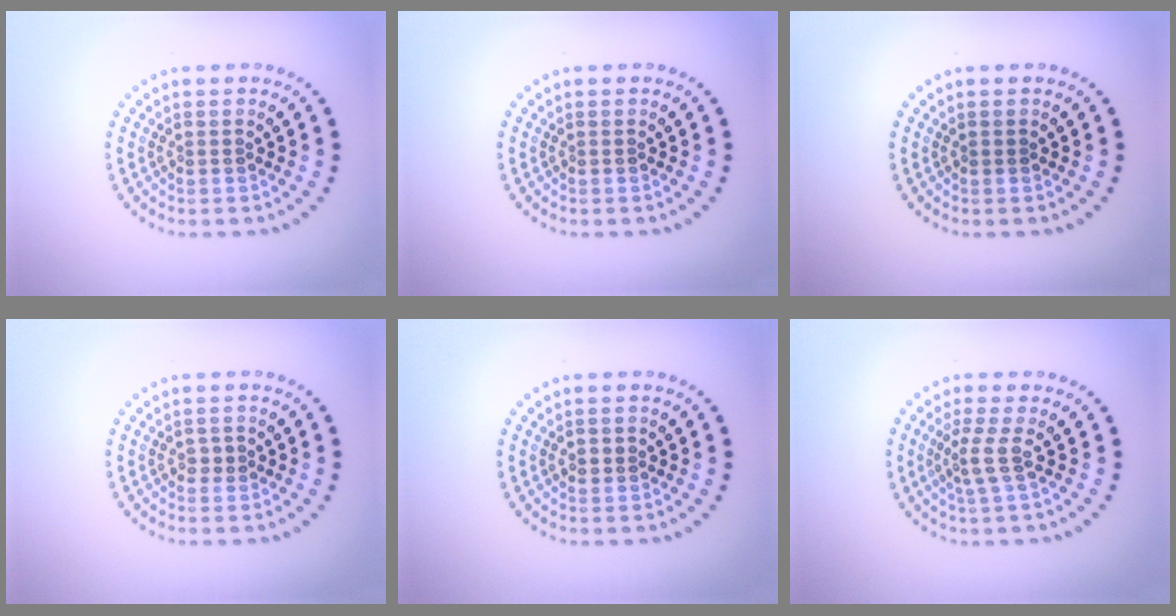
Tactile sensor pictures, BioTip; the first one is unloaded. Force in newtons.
{"total": 0.0}
{"total": 0.5, "press": 0.5, "slide": 0.1}
{"total": 0.8, "press": 0.8, "slide": 0.1}
{"total": 1.0, "press": 0.9, "slide": 0.4}
{"total": 2.1, "press": 1.5, "slide": 1.5}